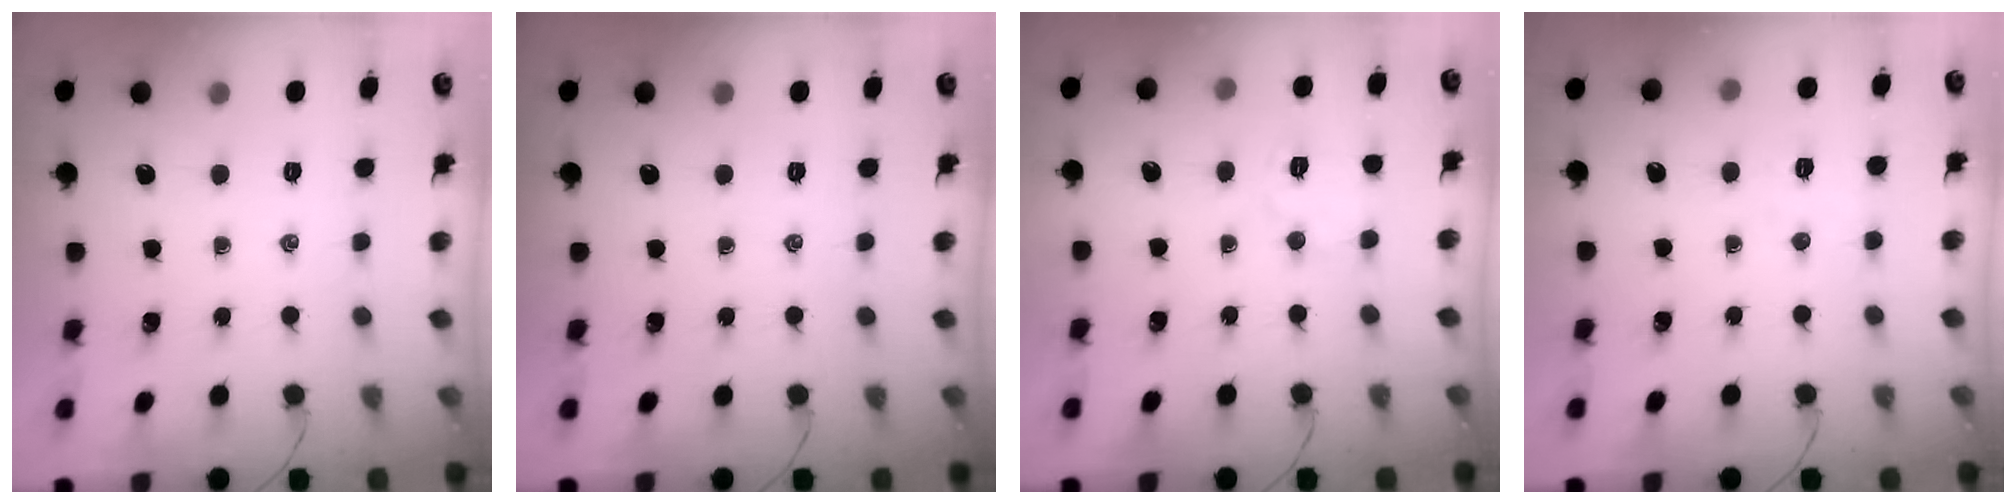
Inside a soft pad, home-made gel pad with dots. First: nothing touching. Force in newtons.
{"total": 0.0}
{"total": 6.8, "press": 6.6, "slide": 1.4}
{"total": 3.8, "press": 3.7, "slide": 1.0}